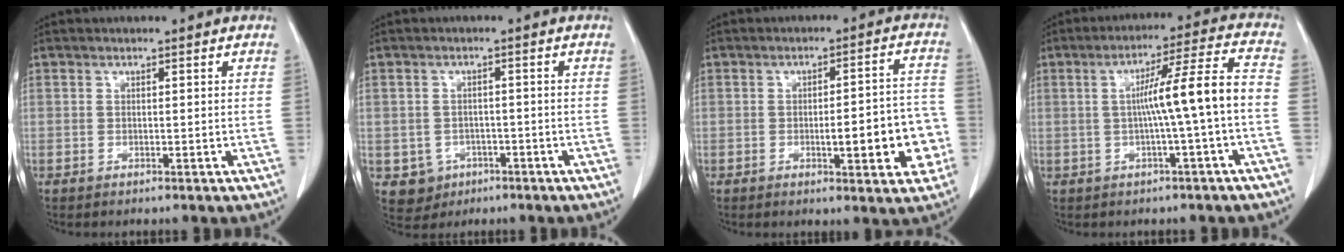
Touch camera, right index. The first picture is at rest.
{"total": 4.1, "force": [-1.6, 3.7, 0.5], "torque": [-0.007, 0.008, -0.014]}
{"total": 9.9, "force": [-2.5, 2.4, 9.3], "torque": [-0.113, 0.020, -0.024]}
{"total": 9.4, "force": [-1.2, -1.1, 9.3], "torque": [-0.147, 0.021, -0.017]}